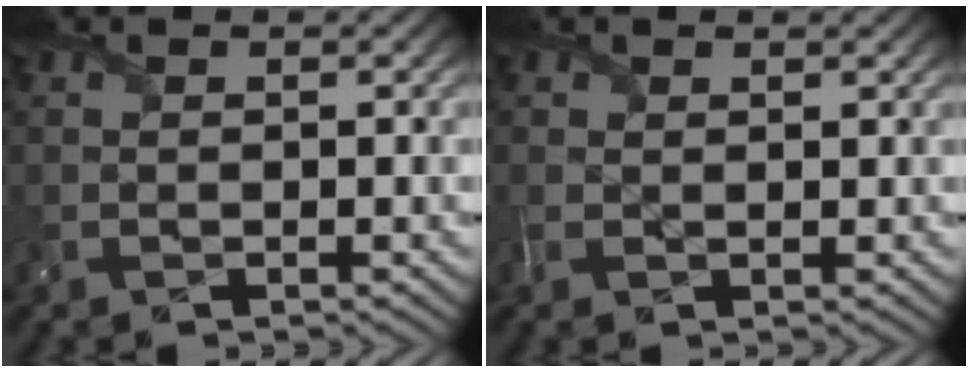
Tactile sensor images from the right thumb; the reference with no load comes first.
{"total": 1.4, "force": [0.7, 0.9, 0.7], "torque": [-0.018, -0.001, 0.012]}